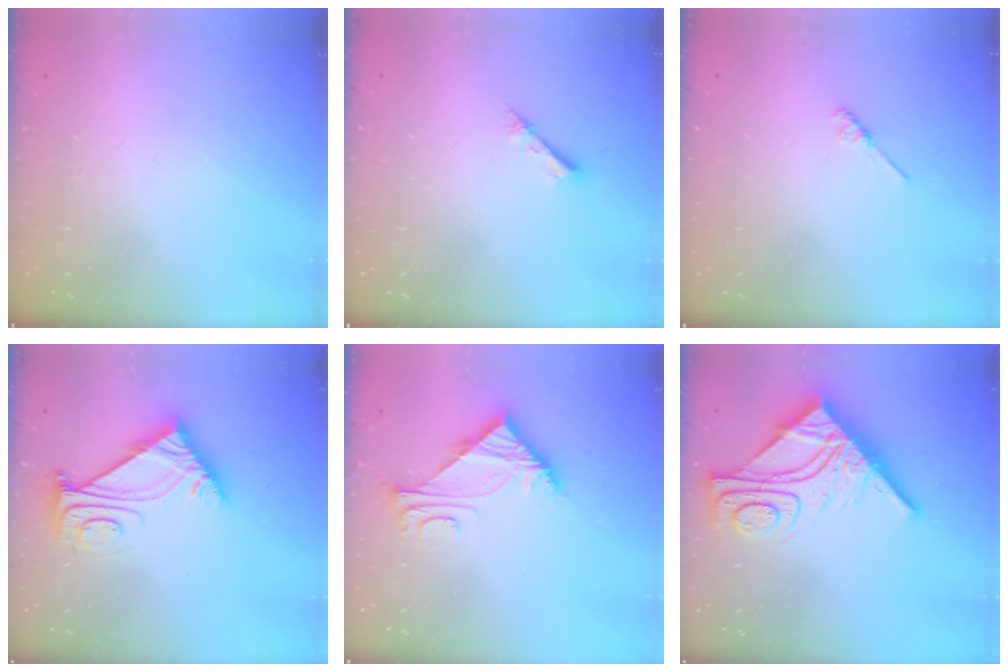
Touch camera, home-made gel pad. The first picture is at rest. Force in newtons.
{"total": 1.2, "press": 1.2, "slide": 0.1}
{"total": 2.7, "press": 2.7, "slide": 0.4}
{"total": 8.0, "press": 8.0, "slide": 0.6}
{"total": 6.5, "press": 6.5, "slide": 0.5}
{"total": 17.5, "press": 17.4, "slide": 1.6}